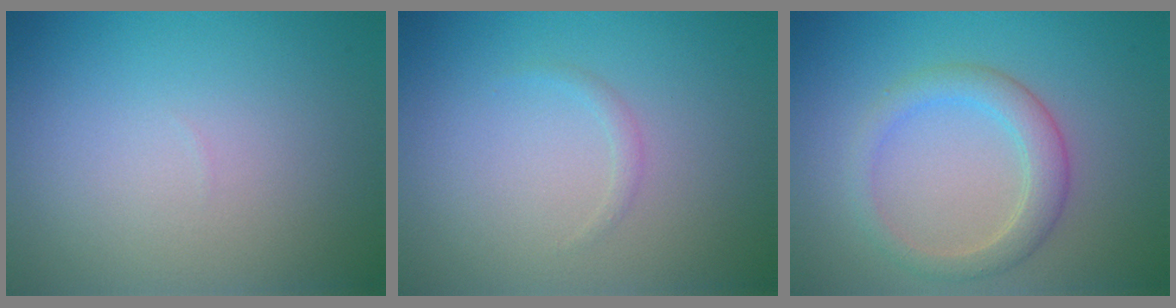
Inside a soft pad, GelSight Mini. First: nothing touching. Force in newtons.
{"total": 0.7, "press": 0.7, "slide": 0.0}
{"total": 2.8, "press": 2.8, "slide": 0.2}